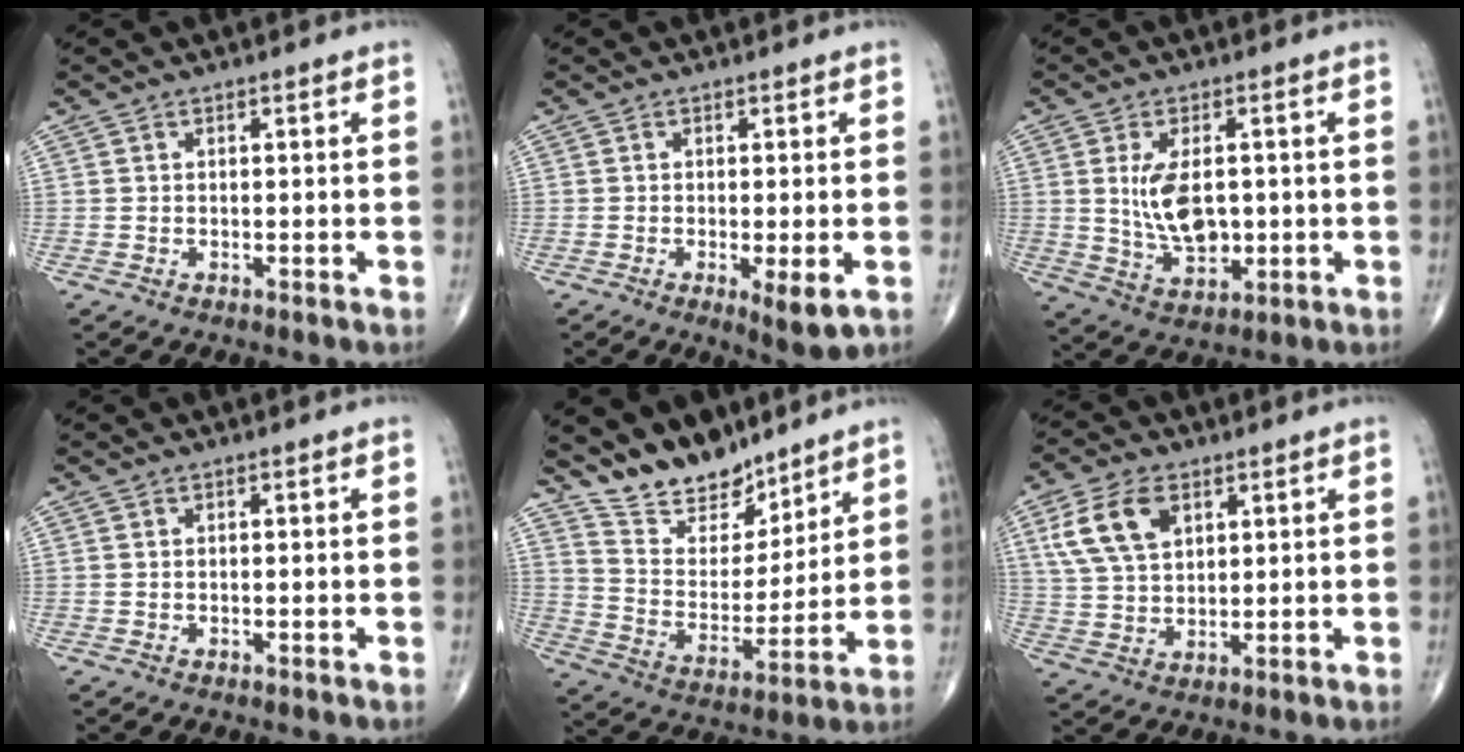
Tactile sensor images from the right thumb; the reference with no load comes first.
{"total": 5.0, "force": [-1.4, 1.2, 4.6], "torque": [-0.075, -0.017, -0.021]}
{"total": 9.2, "force": [0.7, 5.2, 7.5], "torque": [-0.128, -0.011, 0.026]}
{"total": 0.0}
{"total": 13.4, "force": [11.2, 6.1, 4.3], "torque": [-0.039, -0.082, 0.210]}
{"total": 10.5, "force": [4.2, 6.3, 7.2], "torque": [-0.136, -0.004, 0.085]}